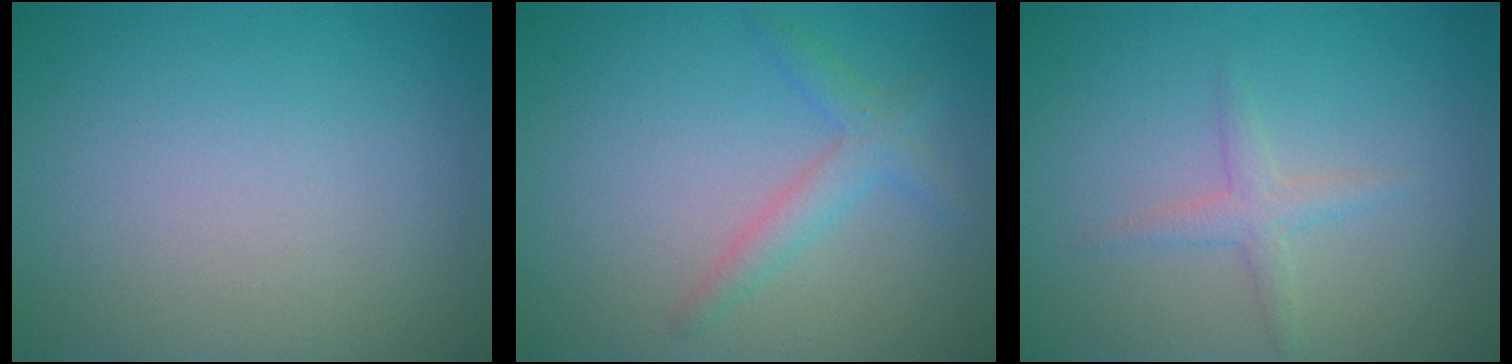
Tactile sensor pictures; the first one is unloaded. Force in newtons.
{"total": 2.2, "press": 2.2, "slide": 0.0}
{"total": 1.6, "press": 1.6, "slide": 0.1}